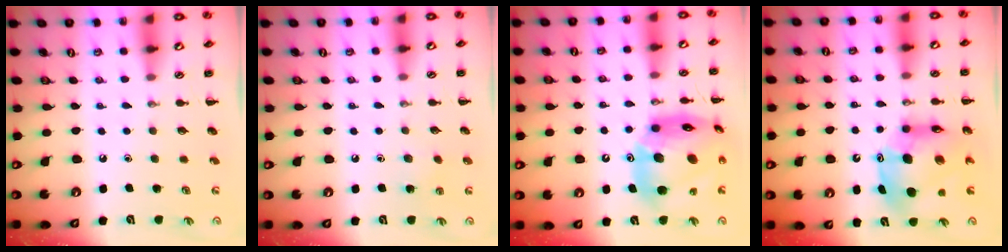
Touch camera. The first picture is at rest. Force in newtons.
{"total": 6.1, "press": 5.8, "slide": 1.8}
{"total": 20.8, "press": 19.8, "slide": 6.2}
{"total": 11.7, "press": 11.1, "slide": 3.5}